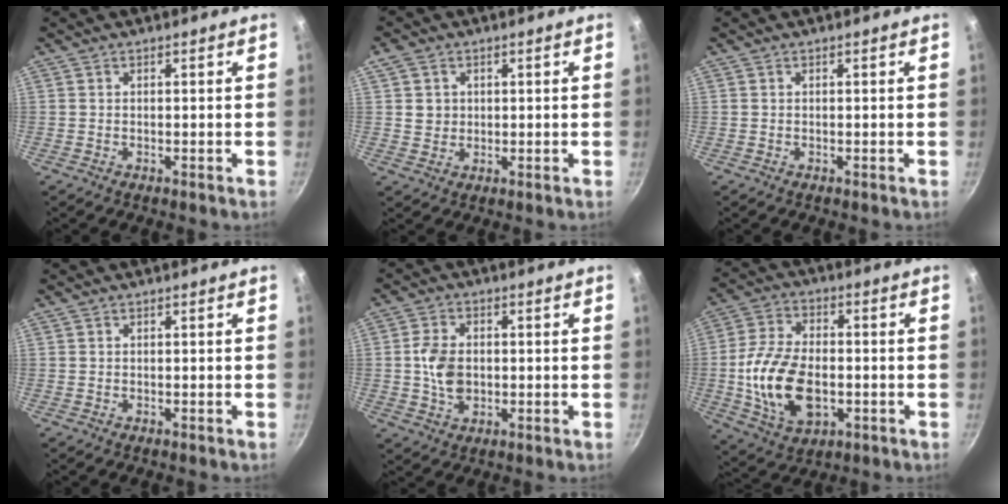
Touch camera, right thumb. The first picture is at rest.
{"total": 3.7, "force": [0.9, 3.3, 1.3], "torque": [-0.010, 0.001, 0.016]}
{"total": 0.0}
{"total": 0.0}
{"total": 7.4, "force": [0.0, 5.1, 5.3], "torque": [-0.089, 0.007, -0.002]}
{"total": 16.1, "force": [-2.4, 9.8, 12.5], "torque": [-0.227, 0.015, -0.039]}